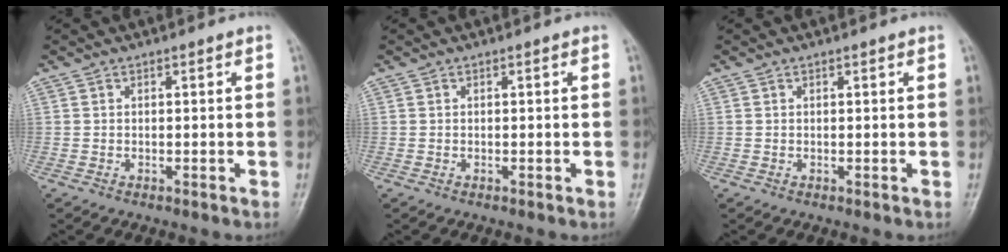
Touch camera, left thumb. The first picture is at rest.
{"total": 0.0}
{"total": 0.0}